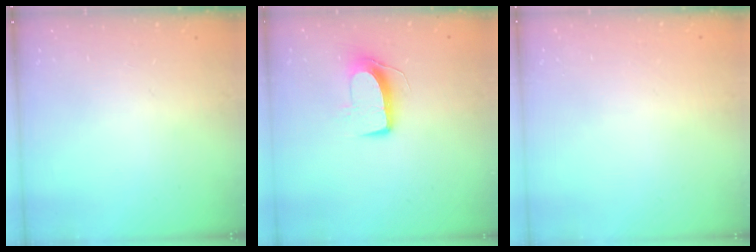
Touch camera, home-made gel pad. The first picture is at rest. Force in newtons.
{"total": 10.1, "press": 10.1, "slide": 0.1}
{"total": 0.0}